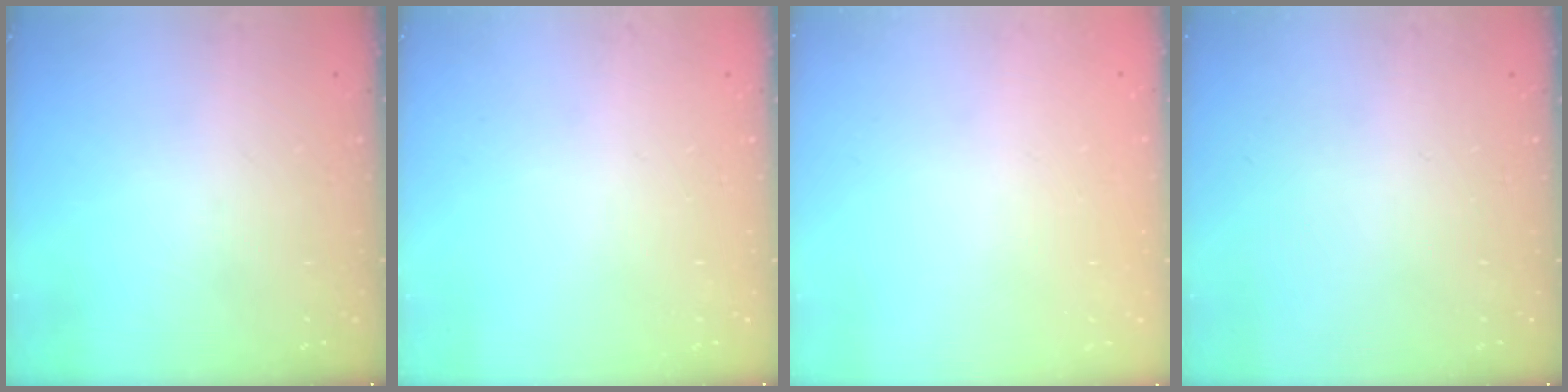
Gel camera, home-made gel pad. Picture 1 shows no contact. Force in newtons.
{"total": 0.0}
{"total": 0.0}
{"total": 0.0}